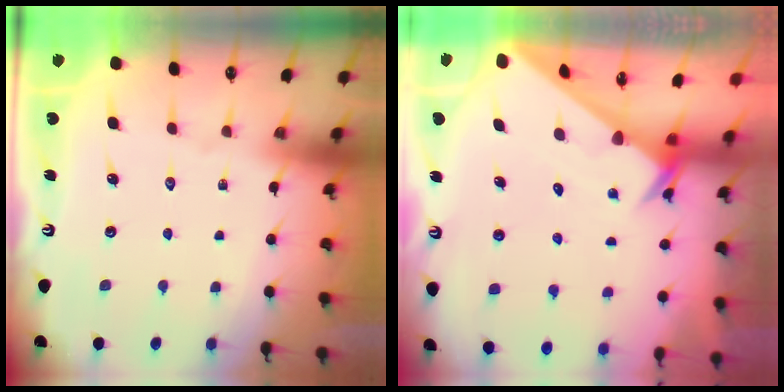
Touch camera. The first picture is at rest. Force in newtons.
{"total": 2.0, "press": 2.0, "slide": 0.2}